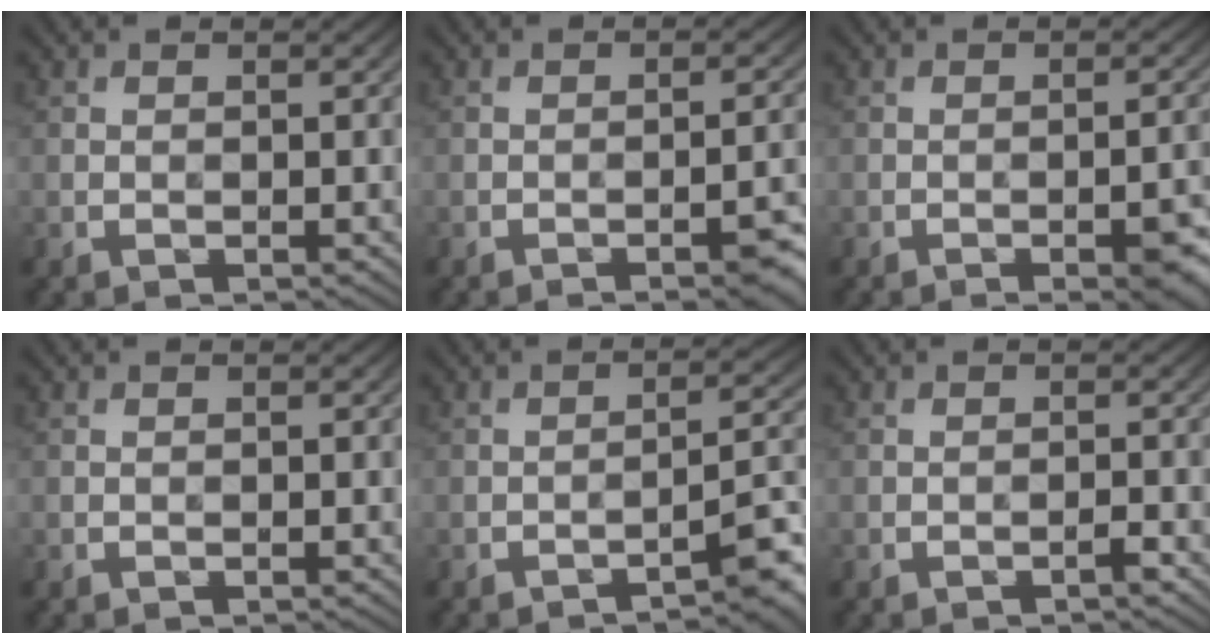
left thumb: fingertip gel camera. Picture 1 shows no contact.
{"total": 4.7, "force": [-2.7, 0.9, 3.7], "torque": [-0.046, 0.007, -0.036]}
{"total": 5.0, "force": [-2.5, 1.2, 4.1], "torque": [-0.056, 0.004, -0.028]}
{"total": 0.0}
{"total": 5.2, "force": [-3.6, 0.8, 3.6], "torque": [-0.043, 0.022, -0.055]}
{"total": 0.8, "force": [-0.6, 0.0, 0.6], "torque": [-0.007, 0.005, -0.012]}